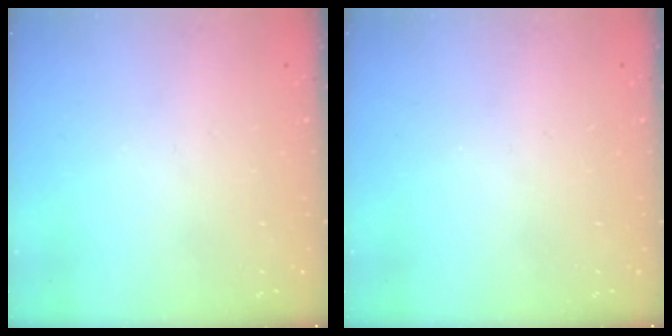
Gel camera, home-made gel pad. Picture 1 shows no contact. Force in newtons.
{"total": 0.0}